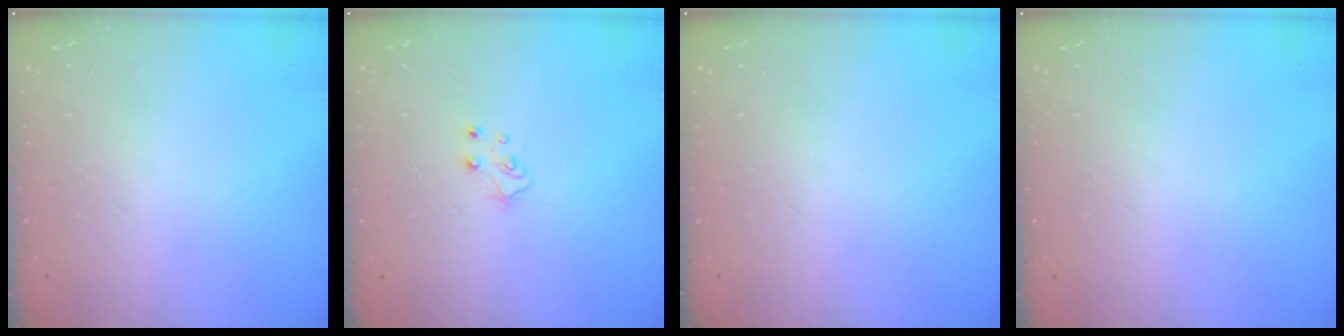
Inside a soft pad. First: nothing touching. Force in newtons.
{"total": 4.3, "press": 4.3, "slide": 0.4}
{"total": 0.0}
{"total": 0.0}